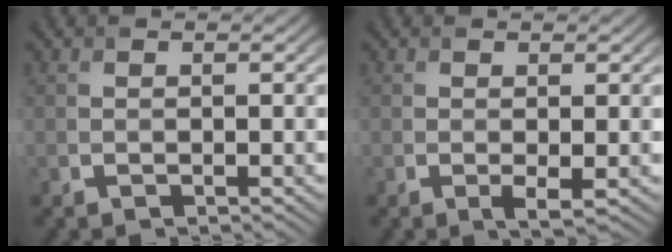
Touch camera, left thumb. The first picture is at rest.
{"total": 1.2, "force": [0.0, 0.1, 1.2], "torque": [-0.023, -0.008, -0.002]}